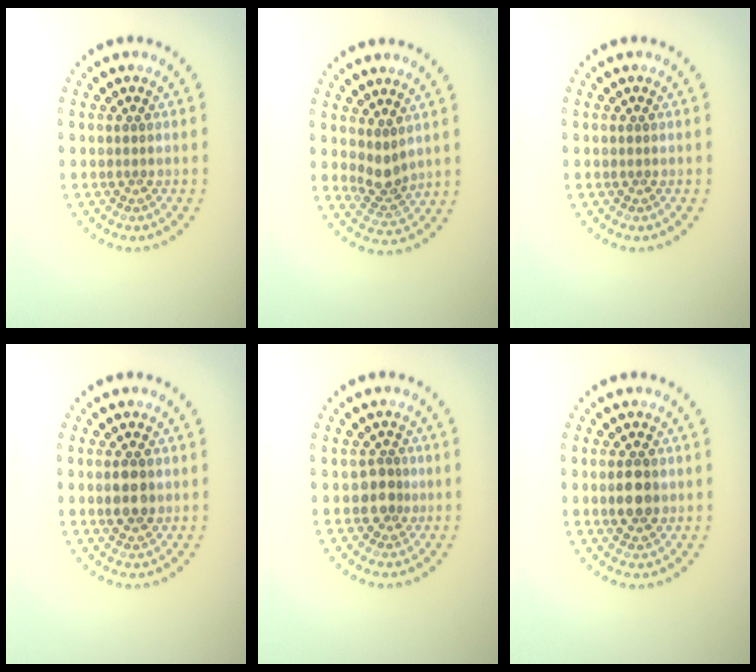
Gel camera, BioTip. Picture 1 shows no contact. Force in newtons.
{"total": 2.3, "press": 2.0, "slide": 1.2}
{"total": 0.0}
{"total": 2.3, "press": 2.3, "slide": 0.1}
{"total": 2.1, "press": 1.7, "slide": 1.1}
{"total": 2.7, "press": 2.7, "slide": 0.1}